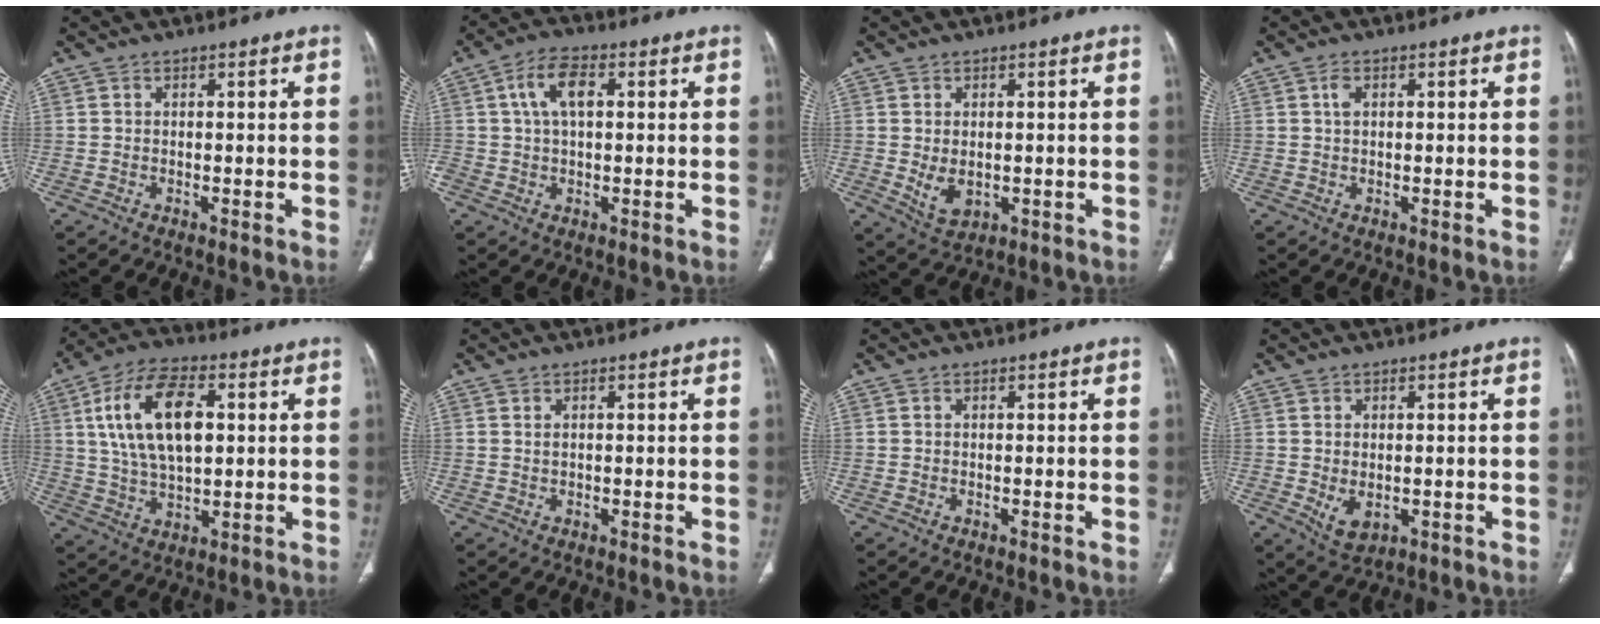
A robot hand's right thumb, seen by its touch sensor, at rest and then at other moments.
{"total": 7.1, "force": [1.8, 3.9, 5.6], "torque": [-0.107, 0.014, 0.033]}
{"total": 4.7, "force": [-0.3, 3.1, 3.6], "torque": [-0.059, -0.010, 0.010]}
{"total": 1.9, "force": [0.7, 1.1, 1.4], "torque": [-0.028, 0.005, 0.014]}
{"total": 17.4, "force": [4.0, 9.1, 14.3], "torque": [-0.256, 0.004, 0.075]}
{"total": 0.7, "force": [0.4, 0.3, 0.5], "torque": [-0.011, 0.002, 0.010]}
{"total": 0.0}
{"total": 4.2, "force": [-0.6, 2.7, 3.2], "torque": [-0.051, -0.009, 0.007]}